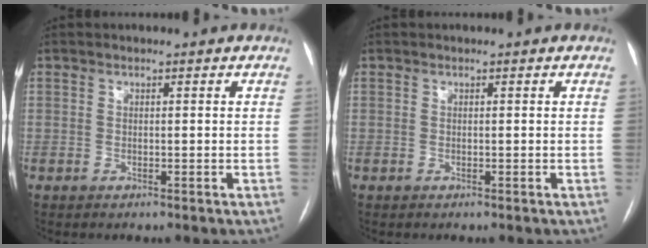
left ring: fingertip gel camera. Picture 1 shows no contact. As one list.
[{"total": 0.0}]